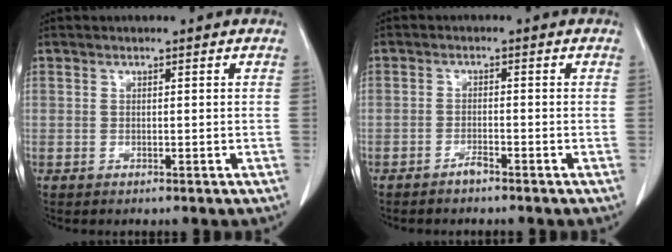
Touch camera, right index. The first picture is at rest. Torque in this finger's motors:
{"motor_torque": [-0.18, 0.07, -0.10, 0.00]}